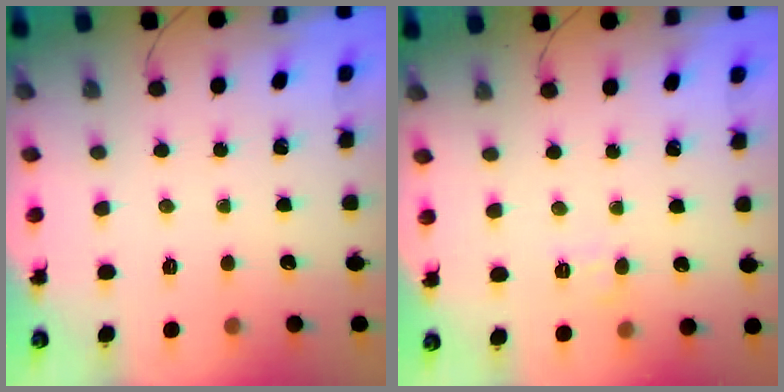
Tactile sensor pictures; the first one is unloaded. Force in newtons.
{"total": 5.4, "press": 5.3, "slide": 1.4}